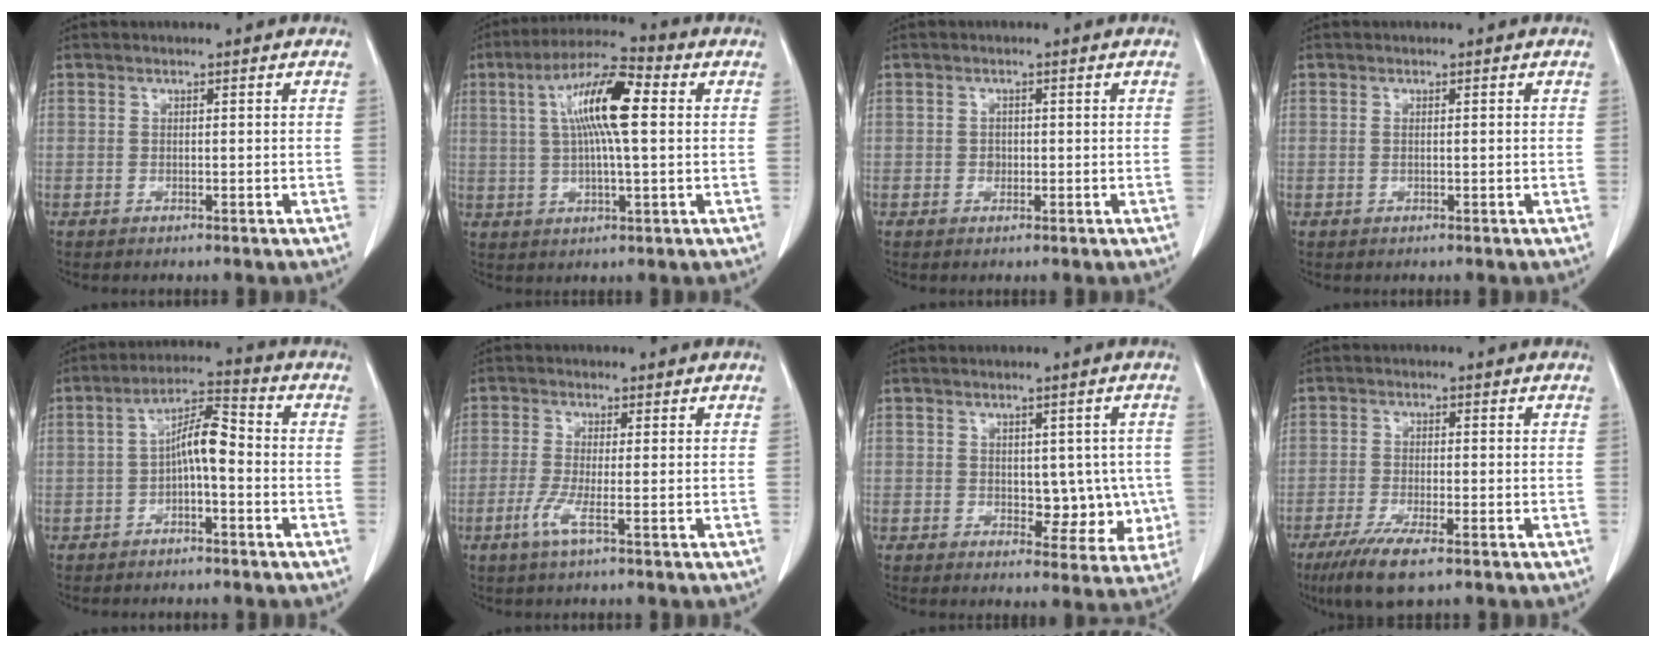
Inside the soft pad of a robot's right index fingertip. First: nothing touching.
{"total": 11.7, "force": [2.4, 1.8, 11.3], "torque": [-0.211, 0.021, 0.037]}
{"total": 1.2, "force": [-0.2, 1.0, 0.6], "torque": [-0.007, 0.003, -0.002]}
{"total": 0.8, "force": [0.0, 0.2, 0.8], "torque": [-0.019, 0.002, 0.004]}
{"total": 6.4, "force": [-1.1, 1.7, 6.1], "torque": [-0.112, 0.026, -0.022]}
{"total": 3.4, "force": [-1.5, -0.2, 3.1], "torque": [-0.068, -0.009, -0.034]}
{"total": 6.6, "force": [-0.2, 4.0, 5.3], "torque": [-0.044, 0.006, 0.008]}
{"total": 6.7, "force": [-4.3, 1.1, 5.1], "torque": [-0.097, -0.016, -0.074]}